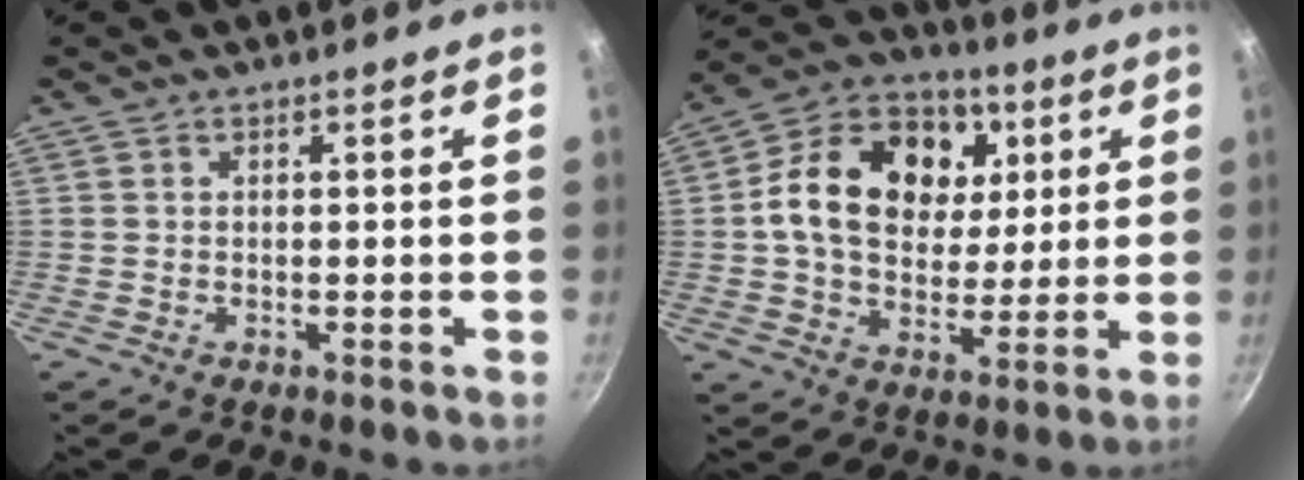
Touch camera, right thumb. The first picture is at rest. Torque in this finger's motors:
{"motor_torque": [1.31, 3.06, 1.09, -0.37, 0.15]}